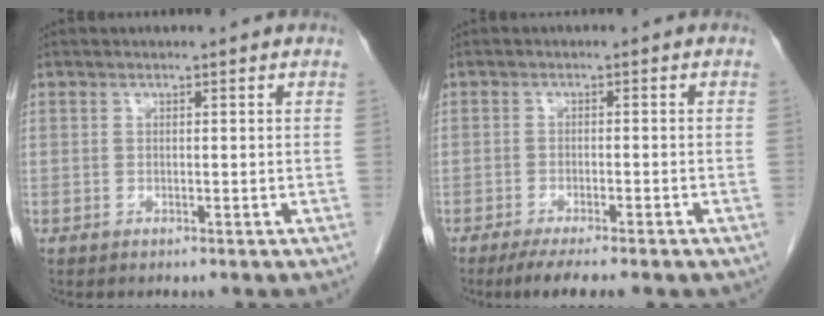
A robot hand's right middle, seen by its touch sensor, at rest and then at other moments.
{"total": 8.4, "force": [-6.4, 1.4, 5.3], "torque": [-0.066, -0.014, -0.088]}